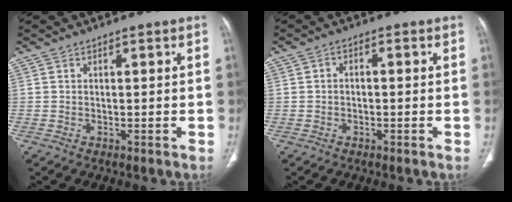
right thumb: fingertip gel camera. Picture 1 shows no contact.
{"total": 1.5, "force": [-0.3, 1.1, 0.9], "torque": [-0.011, 0.007, -0.009]}